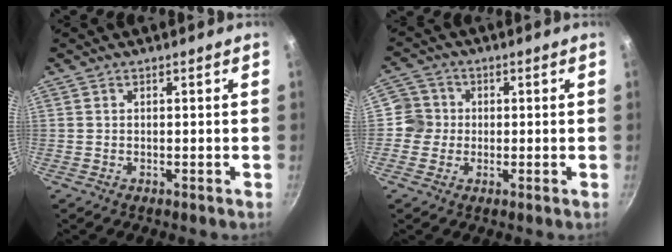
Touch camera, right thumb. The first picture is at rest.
{"total": 5.1, "force": [-0.2, 5.0, 0.6], "torque": [0.018, 0.011, -0.013]}